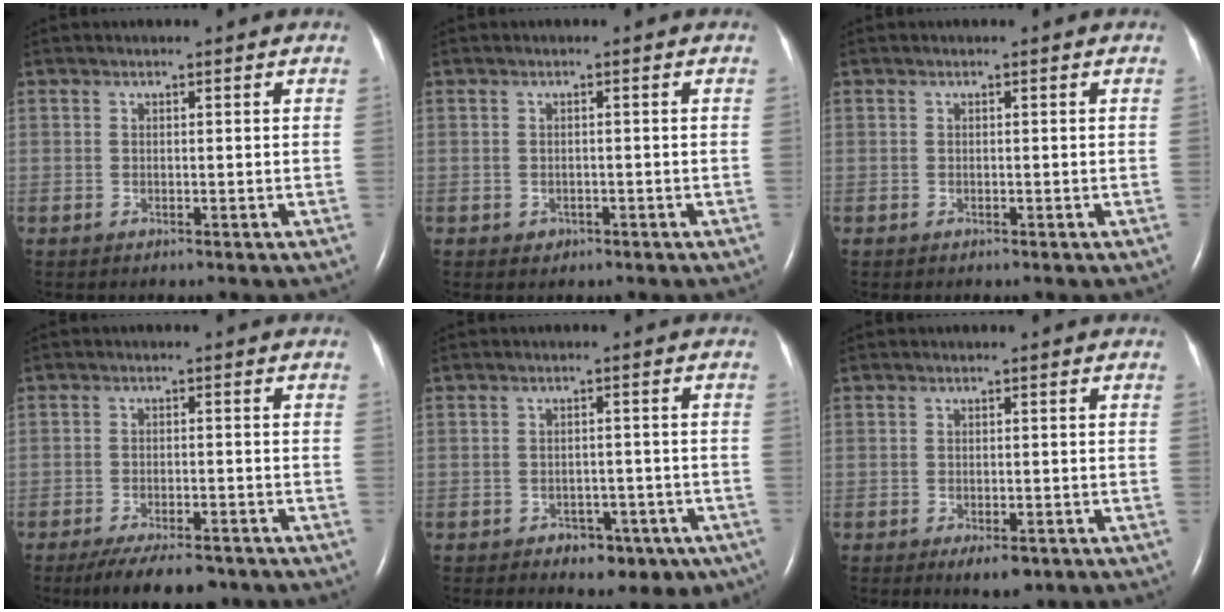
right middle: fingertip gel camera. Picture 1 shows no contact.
{"total": 1.1, "force": [-0.5, 1.0, 0.2], "torque": [-0.003, 0.004, -0.003]}
{"total": 0.0}
{"total": 8.9, "force": [-7.0, 2.7, 4.8], "torque": [-0.073, -0.010, -0.106]}
{"total": 6.8, "force": [-4.1, 4.3, 3.1], "torque": [-0.030, 0.018, -0.048]}
{"total": 3.7, "force": [-2.1, 1.4, 2.6], "torque": [-0.038, -0.003, -0.023]}